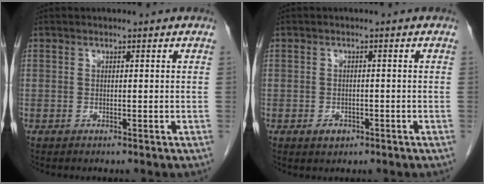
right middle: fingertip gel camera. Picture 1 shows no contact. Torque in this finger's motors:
{"motor_torque": [0.52, -0.29, -0.03, 0.00]}